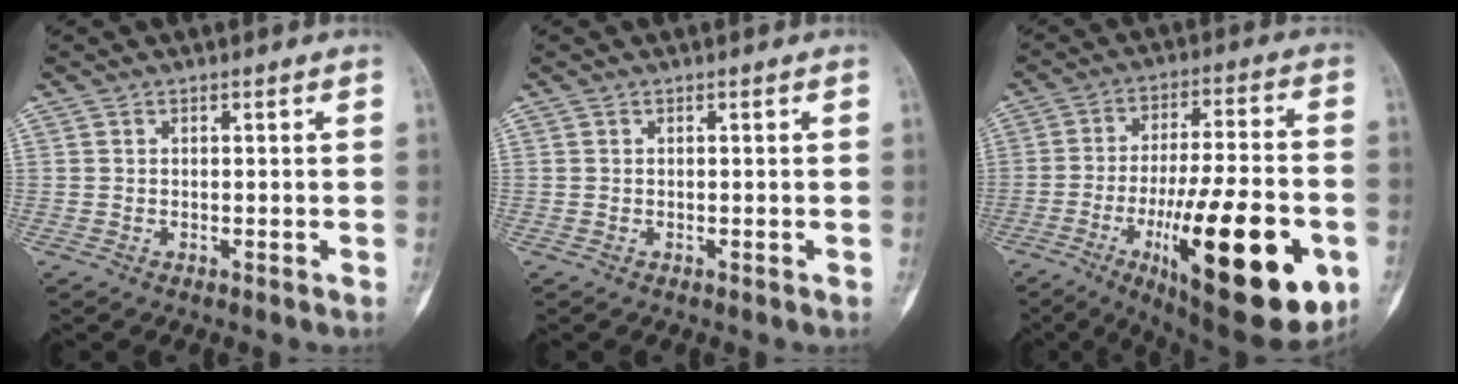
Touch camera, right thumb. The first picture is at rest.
{"total": 0.0}
{"total": 27.9, "force": [-9.2, 8.3, 25.0], "torque": [-0.349, 0.012, -0.125]}